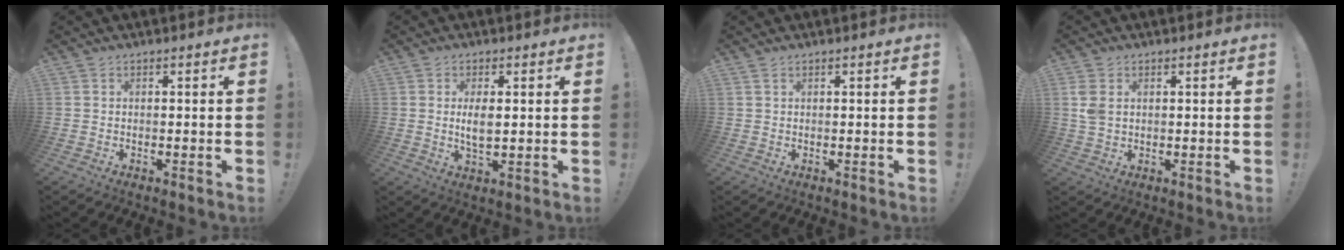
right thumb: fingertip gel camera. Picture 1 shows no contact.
{"total": 4.6, "force": [0.6, 1.9, 4.1], "torque": [-0.072, -0.007, 0.006]}
{"total": 0.9, "force": [0.5, 0.2, 0.7], "torque": [-0.016, 0.002, 0.009]}
{"total": 4.3, "force": [1.6, 2.8, 2.8], "torque": [-0.063, 0.001, 0.031]}